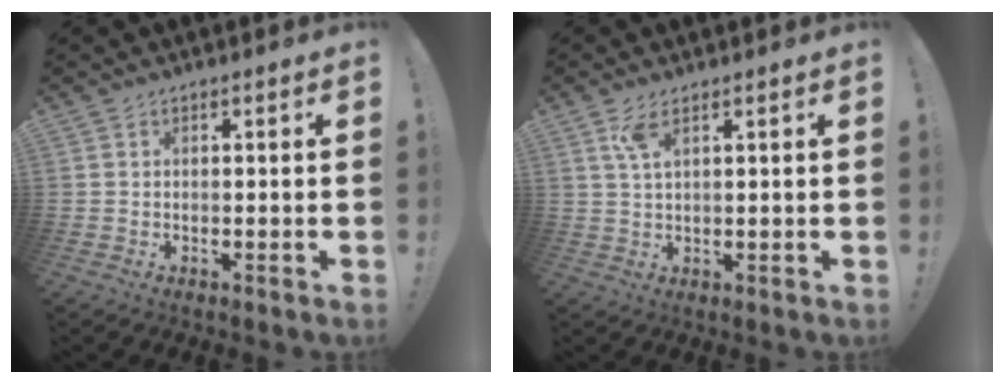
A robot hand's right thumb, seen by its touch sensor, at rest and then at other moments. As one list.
[{"total": 4.8, "force": [2.4, 1.5, 3.8], "torque": [-0.077, 0.001, 0.043]}]